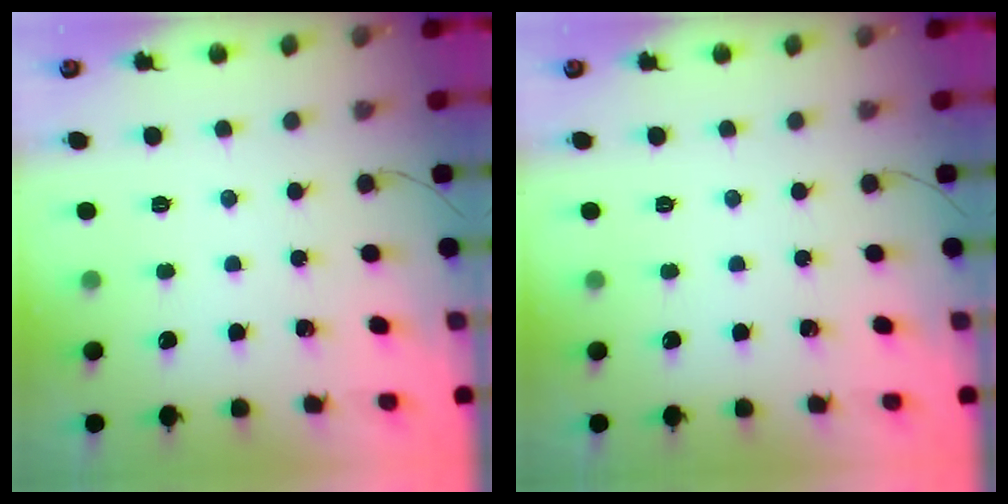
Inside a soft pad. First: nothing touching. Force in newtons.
{"total": 0.0}